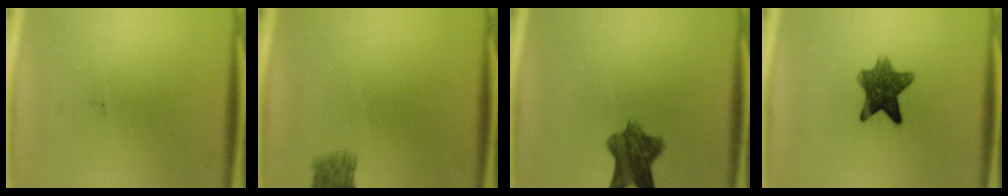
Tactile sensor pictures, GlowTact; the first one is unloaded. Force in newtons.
{"total": 2.9}
{"total": 8.3}
{"total": 8.9}